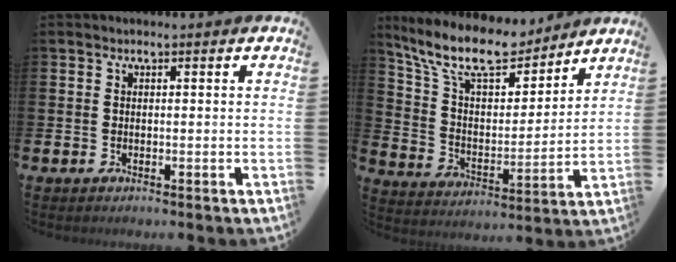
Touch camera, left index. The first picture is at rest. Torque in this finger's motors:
{"motor_torque": [0.34, -0.42, 0.90, 0.21]}